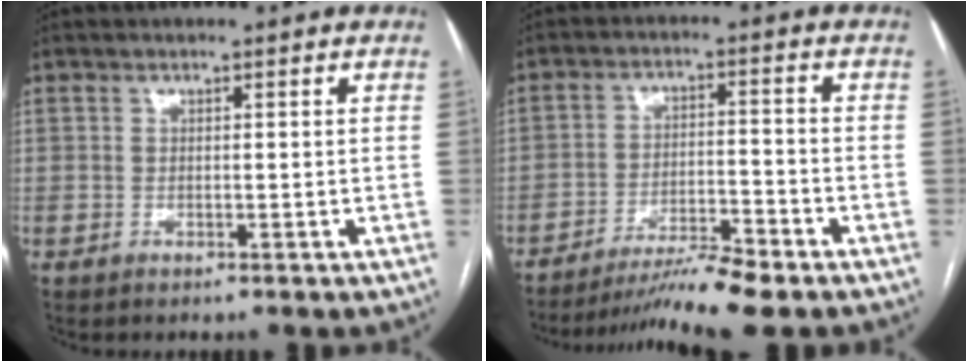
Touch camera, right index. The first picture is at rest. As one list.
[{"total": 8.8, "force": [-7.5, -0.6, 4.6], "torque": [-0.071, -0.014, -0.130]}]